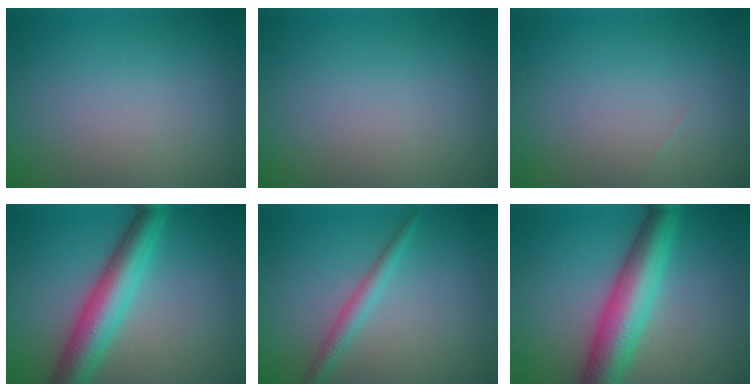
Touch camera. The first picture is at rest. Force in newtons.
{"total": 0.0}
{"total": 0.0}
{"total": 6.3, "press": 6.3, "slide": 0.2}
{"total": 1.9, "press": 1.9, "slide": 0.1}
{"total": 7.2, "press": 7.2, "slide": 0.1}